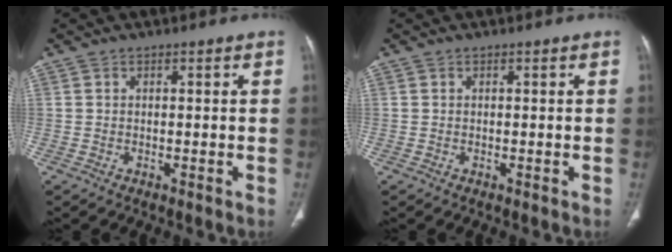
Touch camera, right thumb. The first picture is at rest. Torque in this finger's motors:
{"motor_torque": [-0.20, 0.20, -0.04, 0.05, 0.01]}